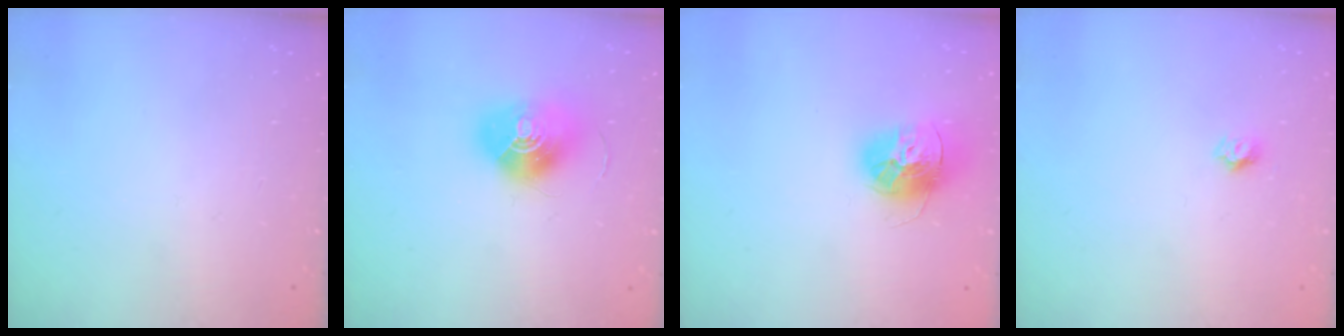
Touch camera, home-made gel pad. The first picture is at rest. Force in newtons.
{"total": 13.5, "press": 13.5, "slide": 0.6}
{"total": 14.6, "press": 14.5, "slide": 1.3}
{"total": 3.7, "press": 3.6, "slide": 0.2}